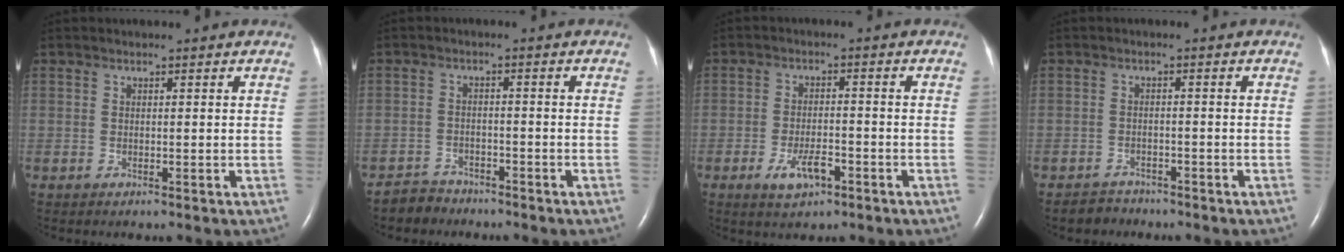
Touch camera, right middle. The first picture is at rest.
{"total": 3.3, "force": [-2.9, 1.4, -0.7], "torque": [0.009, 0.000, -0.055]}
{"total": 4.8, "force": [-2.6, 1.9, 3.6], "torque": [-0.071, -0.001, -0.039]}
{"total": 2.5, "force": [-2.1, 1.1, -0.6], "torque": [0.005, 0.002, -0.036]}